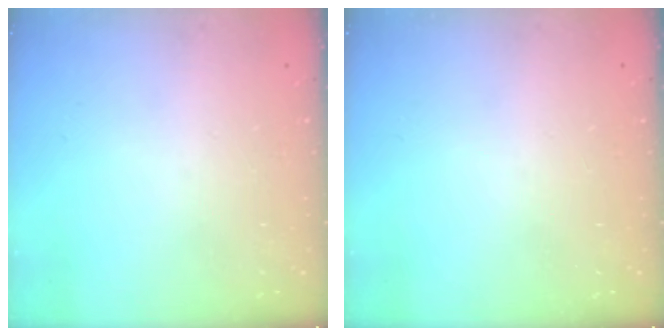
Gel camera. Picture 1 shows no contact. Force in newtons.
{"total": 0.0}